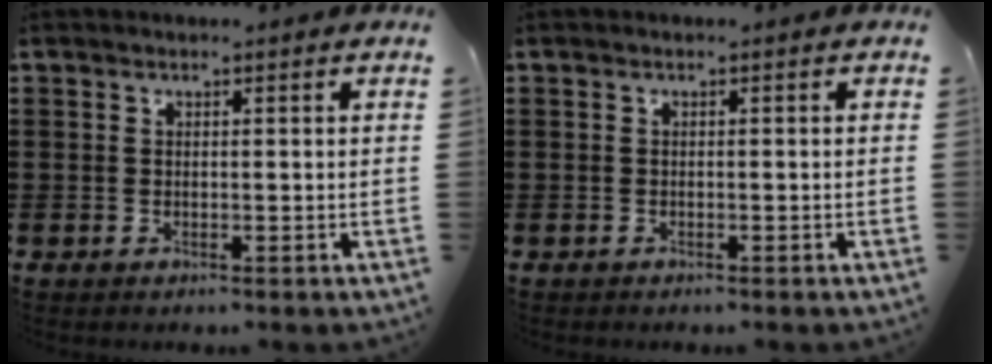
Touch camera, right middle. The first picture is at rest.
{"total": 0.0}